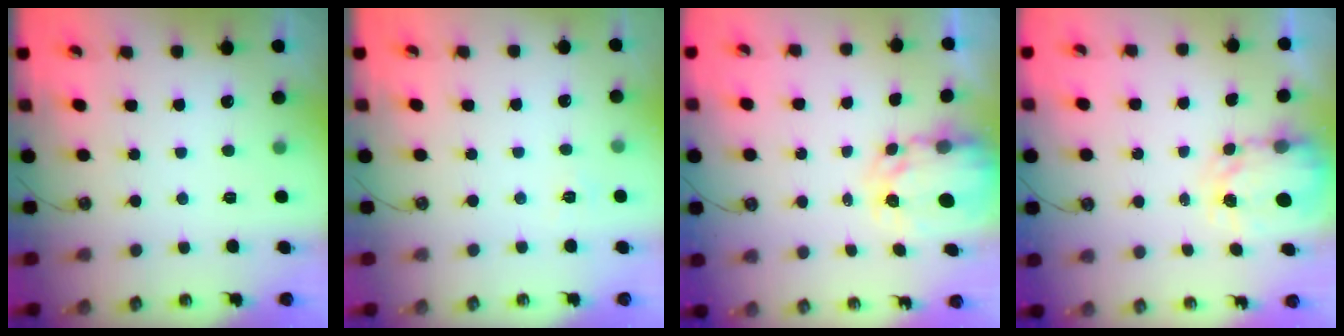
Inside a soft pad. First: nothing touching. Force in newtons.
{"total": 2.3, "press": 2.3, "slide": 0.3}
{"total": 5.8, "press": 5.8, "slide": 0.5}
{"total": 3.9, "press": 3.9, "slide": 0.3}